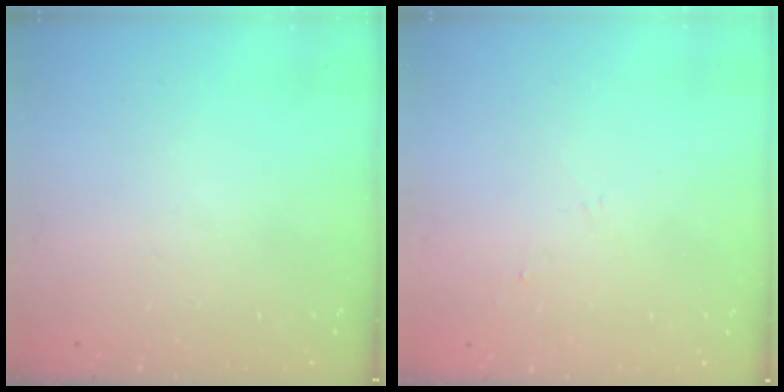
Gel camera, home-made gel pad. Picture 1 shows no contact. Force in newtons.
{"total": 2.2, "press": 2.1, "slide": 0.7}